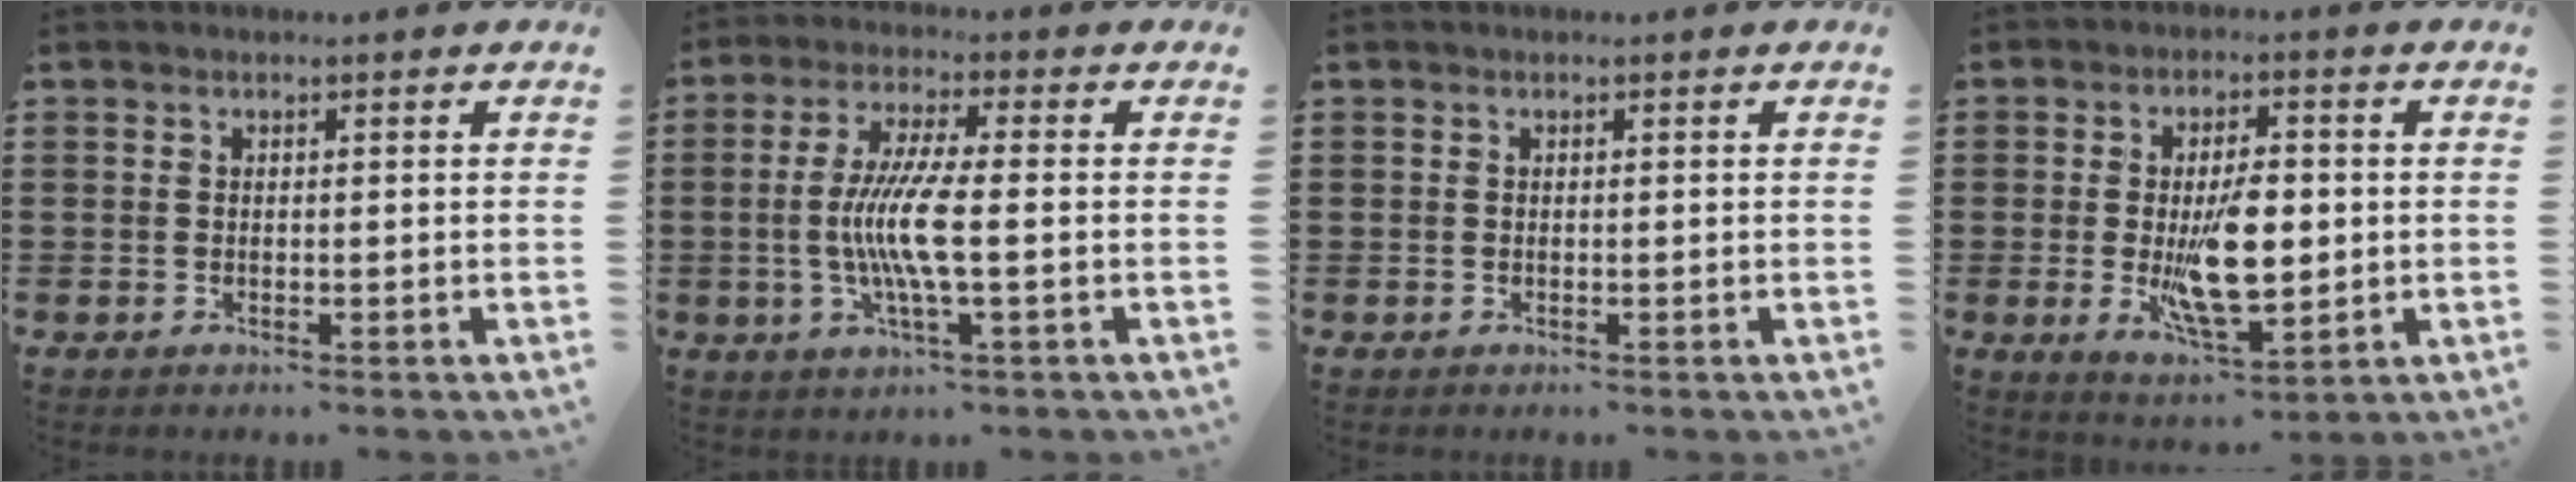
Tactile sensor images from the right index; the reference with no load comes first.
{"total": 8.0, "force": [-1.2, 0.8, 7.9], "torque": [-0.173, -0.018, -0.035]}
{"total": 0.0}
{"total": 9.7, "force": [-0.6, 4.1, 8.8], "torque": [-0.171, -0.013, -0.016]}